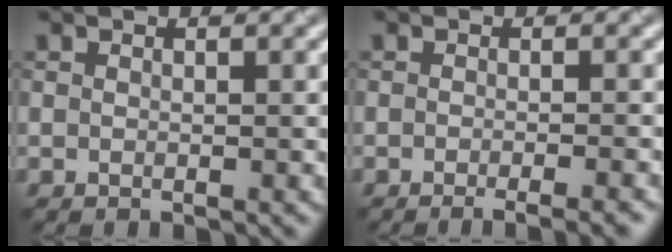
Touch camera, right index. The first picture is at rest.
{"total": 3.5, "force": [-2.2, 0.8, 2.5], "torque": [-0.021, 0.006, -0.030]}